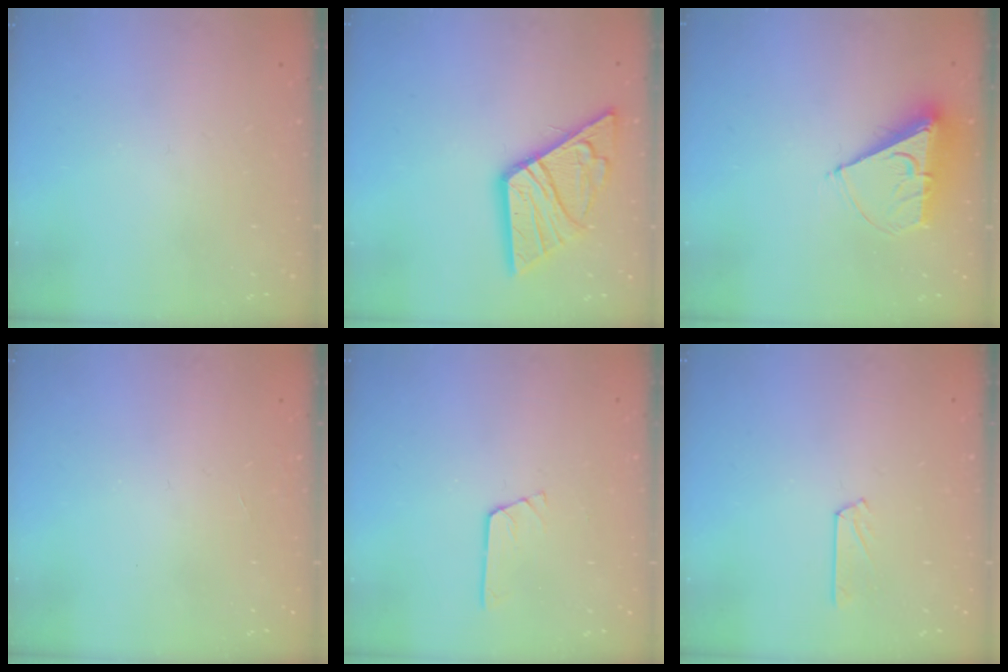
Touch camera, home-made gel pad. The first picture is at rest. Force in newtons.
{"total": 13.3, "press": 13.3, "slide": 0.9}
{"total": 8.4, "press": 8.4, "slide": 0.5}
{"total": 0.0}
{"total": 2.3, "press": 2.3, "slide": 0.3}
{"total": 3.5, "press": 3.5, "slide": 0.4}